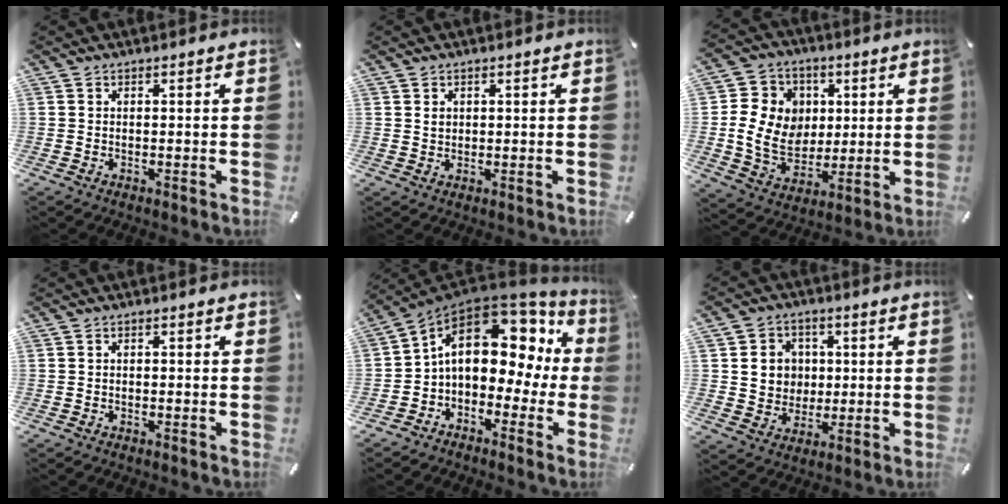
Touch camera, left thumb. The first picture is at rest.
{"total": 1.6, "force": [0.5, 1.3, 0.6], "torque": [-0.007, -0.001, 0.008]}
{"total": 12.9, "force": [1.0, 11.7, 5.2], "torque": [-0.113, 0.008, 0.028]}
{"total": 0.7, "force": [-0.4, 0.3, 0.4], "torque": [-0.009, 0.000, -0.009]}
{"total": 15.3, "force": [3.7, 10.3, 10.7], "torque": [-0.167, -0.011, 0.063]}
{"total": 8.1, "force": [1.2, 7.8, 1.9], "torque": [-0.024, 0.000, 0.023]}